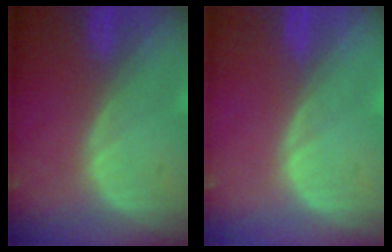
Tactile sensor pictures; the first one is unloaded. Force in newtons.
{"total": 0.0}